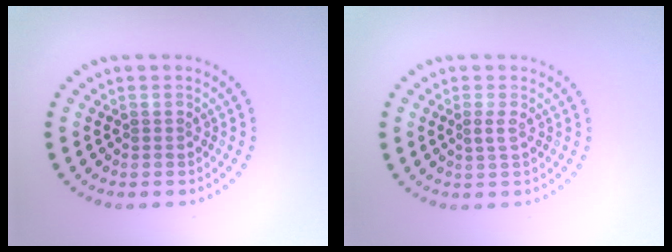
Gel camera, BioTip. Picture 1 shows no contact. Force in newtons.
{"total": 0.9, "press": 0.9, "slide": 0.3}